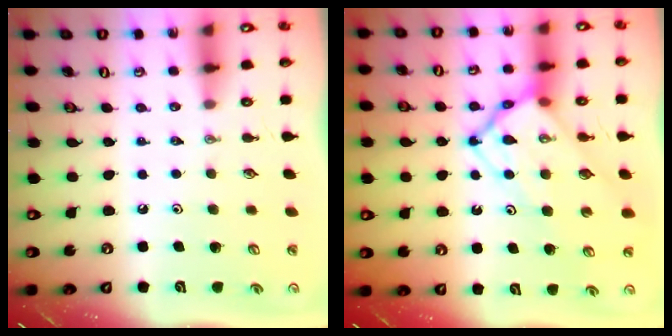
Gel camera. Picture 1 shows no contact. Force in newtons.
{"total": 14.0, "press": 14.0, "slide": 1.3}